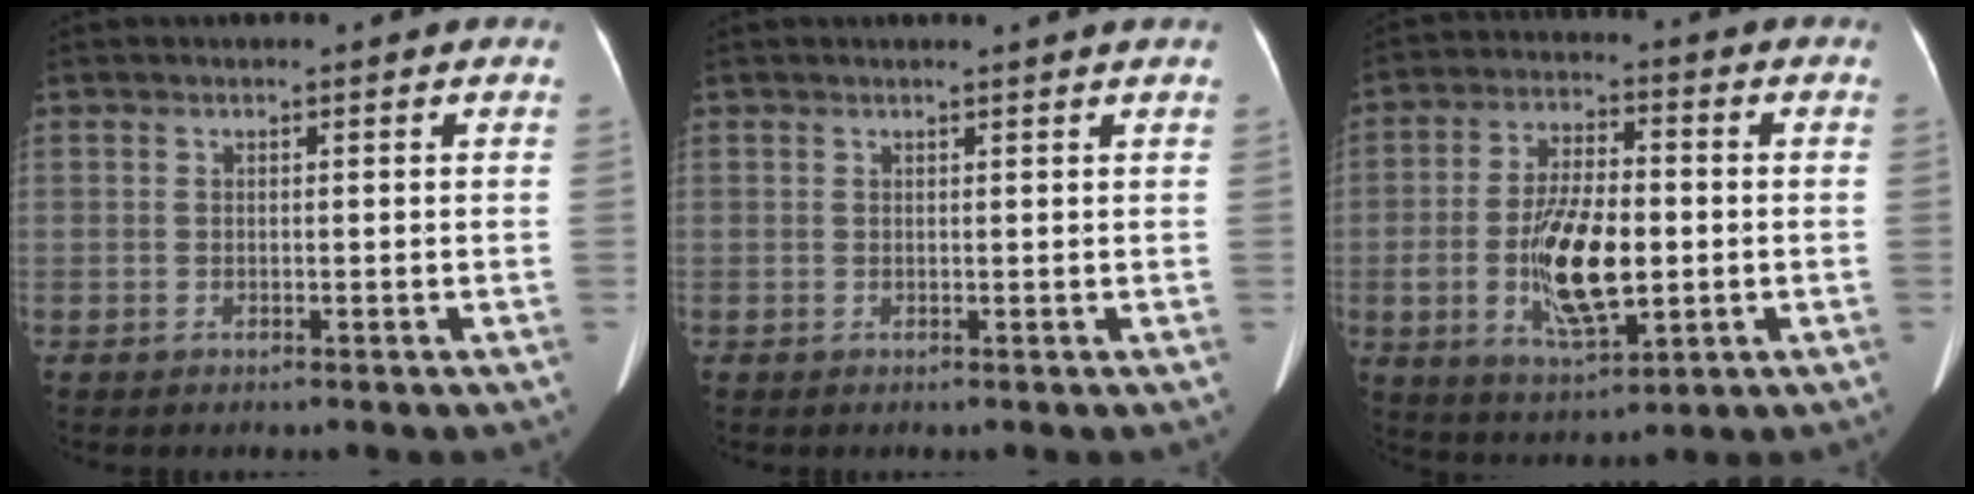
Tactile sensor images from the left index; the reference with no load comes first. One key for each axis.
{"total": 1.4, "fx": 1.3, "fy": -0.4, "fz": 0.4, "tx": -0.015, "ty": 0.000, "tz": 0.017}
{"total": 13.0, "fx": -1.8, "fy": 4.8, "fz": 11.9, "tx": -0.233, "ty": -0.002, "tz": -0.025}